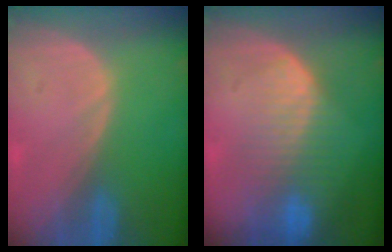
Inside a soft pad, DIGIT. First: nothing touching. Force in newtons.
{"total": 8.3, "press": 7.3, "slide": 4.0}